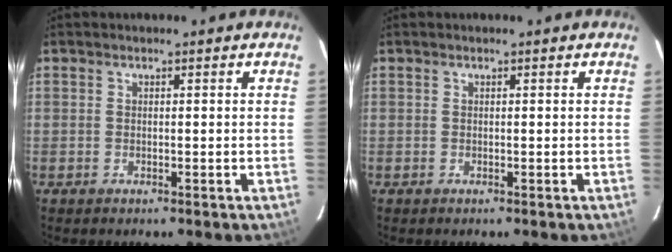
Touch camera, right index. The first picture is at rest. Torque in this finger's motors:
{"motor_torque": [0.19, 0.00, 0.07, 0.01]}